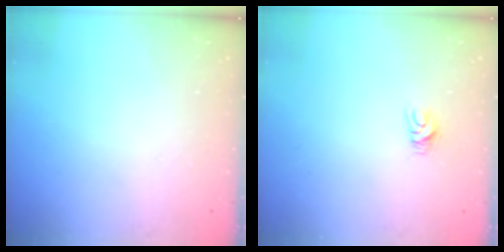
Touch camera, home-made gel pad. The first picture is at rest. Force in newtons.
{"total": 5.0, "press": 5.0, "slide": 0.3}